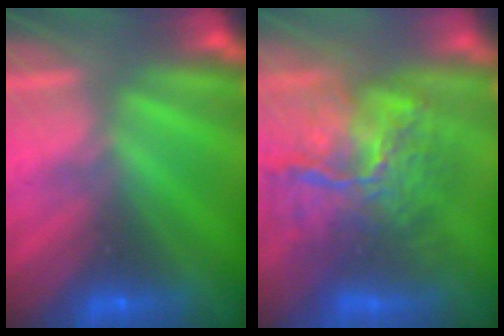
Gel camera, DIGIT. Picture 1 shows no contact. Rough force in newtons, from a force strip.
{"total": 9.9}